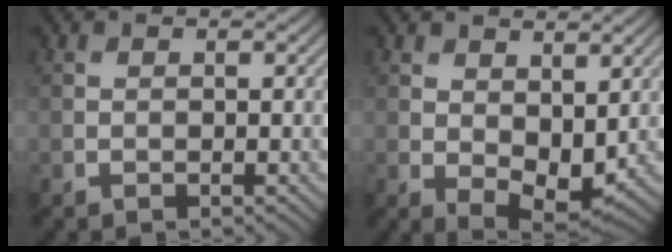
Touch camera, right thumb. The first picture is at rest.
{"total": 6.1, "force": [0.9, 3.6, 4.8], "torque": [-0.087, -0.014, 0.021]}